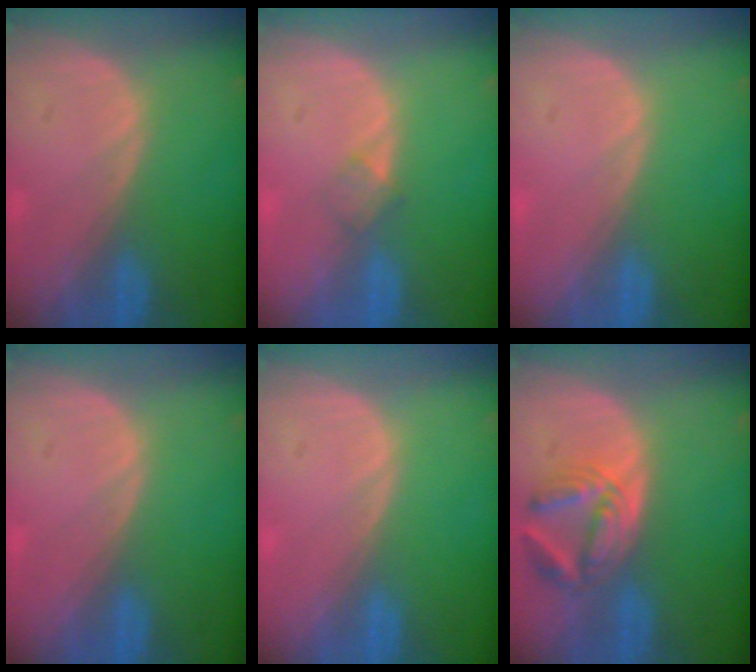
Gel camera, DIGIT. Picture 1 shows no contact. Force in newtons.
{"total": 1.8, "press": 1.8, "slide": 0.2}
{"total": 0.0}
{"total": 0.0}
{"total": 0.0}
{"total": 6.1, "press": 6.1, "slide": 0.2}